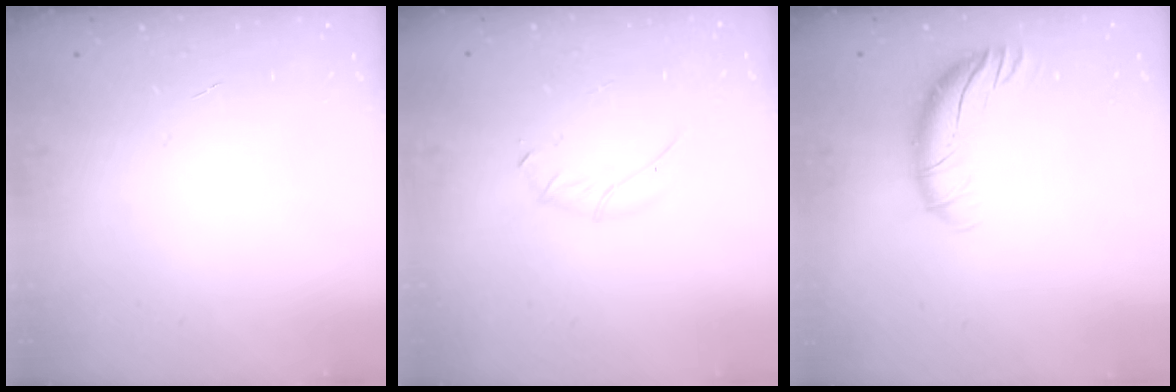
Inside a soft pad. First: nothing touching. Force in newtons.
{"total": 4.4, "press": 4.2, "slide": 1.1}
{"total": 9.5, "press": 9.4, "slide": 1.6}